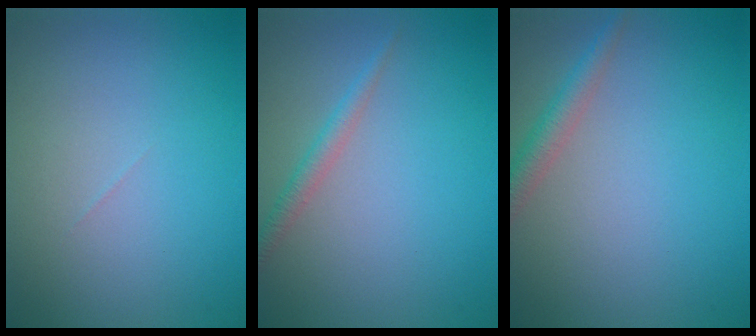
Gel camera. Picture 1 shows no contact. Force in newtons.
{"total": 1.4, "press": 1.4, "slide": 0.0}
{"total": 2.2, "press": 2.2, "slide": 0.0}